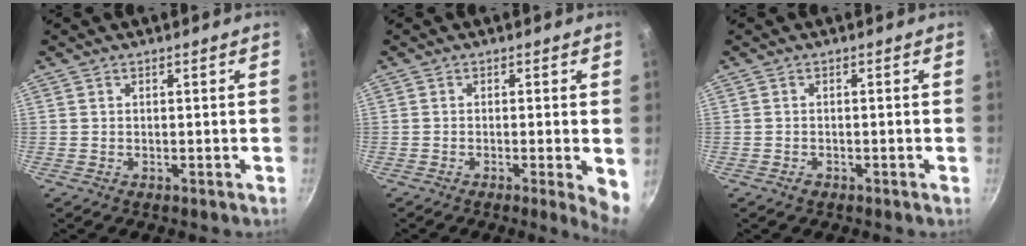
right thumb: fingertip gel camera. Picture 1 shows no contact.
{"total": 5.4, "force": [-0.9, 0.9, 5.2], "torque": [-0.062, -0.006, -0.014]}
{"total": 1.0, "force": [-0.7, 0.5, 0.6], "torque": [-0.017, 0.007, -0.011]}